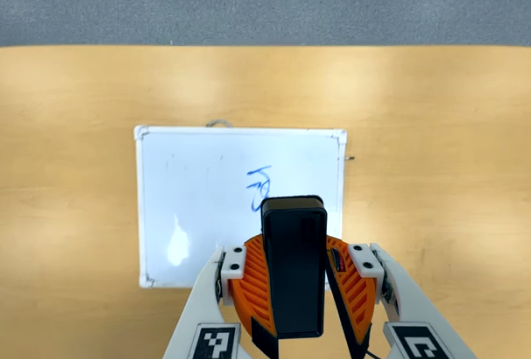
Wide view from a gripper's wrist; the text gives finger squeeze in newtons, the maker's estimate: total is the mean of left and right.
{"total": 9.5, "left": 9.9, "right": 9.1}